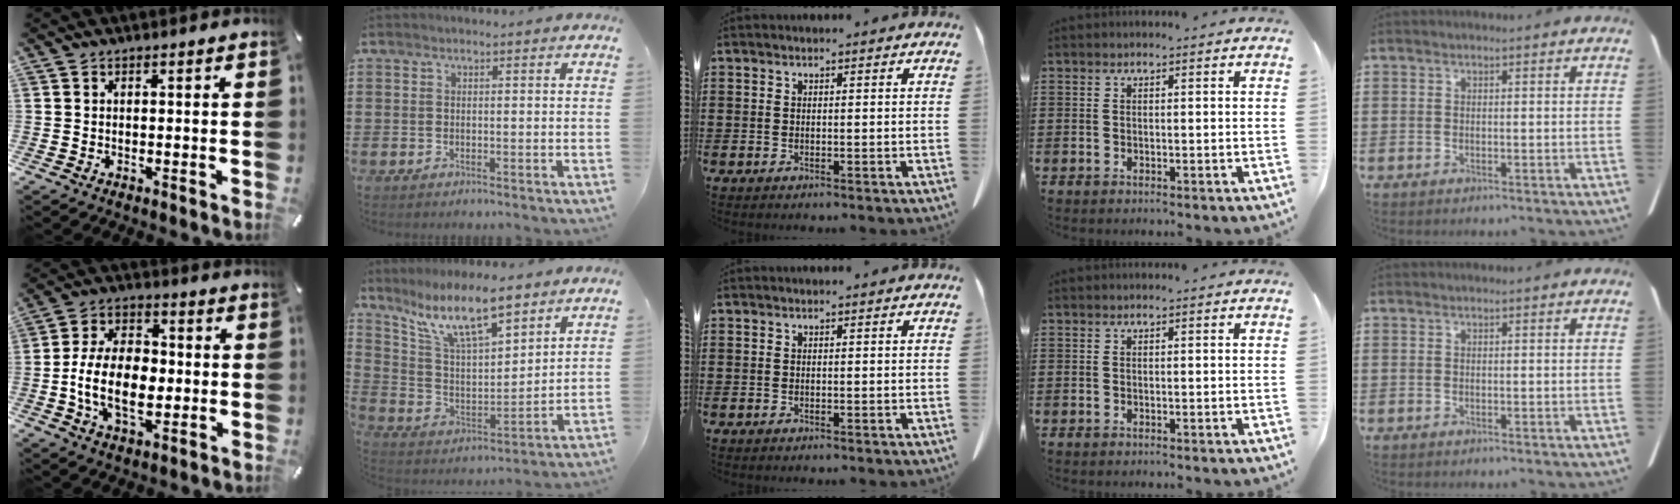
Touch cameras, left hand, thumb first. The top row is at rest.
{"thumb": {"total": 13.9, "force": [-2.7, 9.0, 10.2], "torque": [-0.201, 0.006, -0.048]}, "index": {"total": 11.6, "force": [8.8, 2.9, 7.0], "torque": [-0.152, -0.030, 0.158]}}